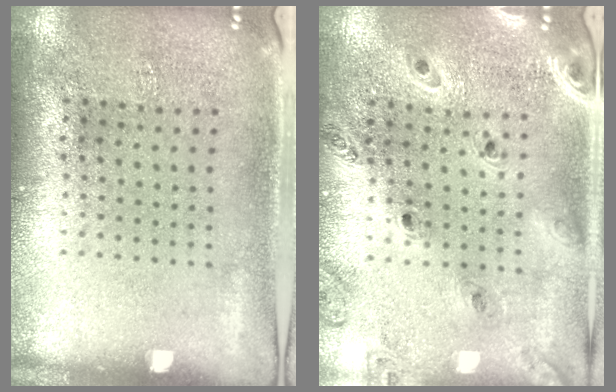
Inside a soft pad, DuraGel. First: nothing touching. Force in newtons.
{"total": 1.3, "press": 1.3, "slide": 0.2}